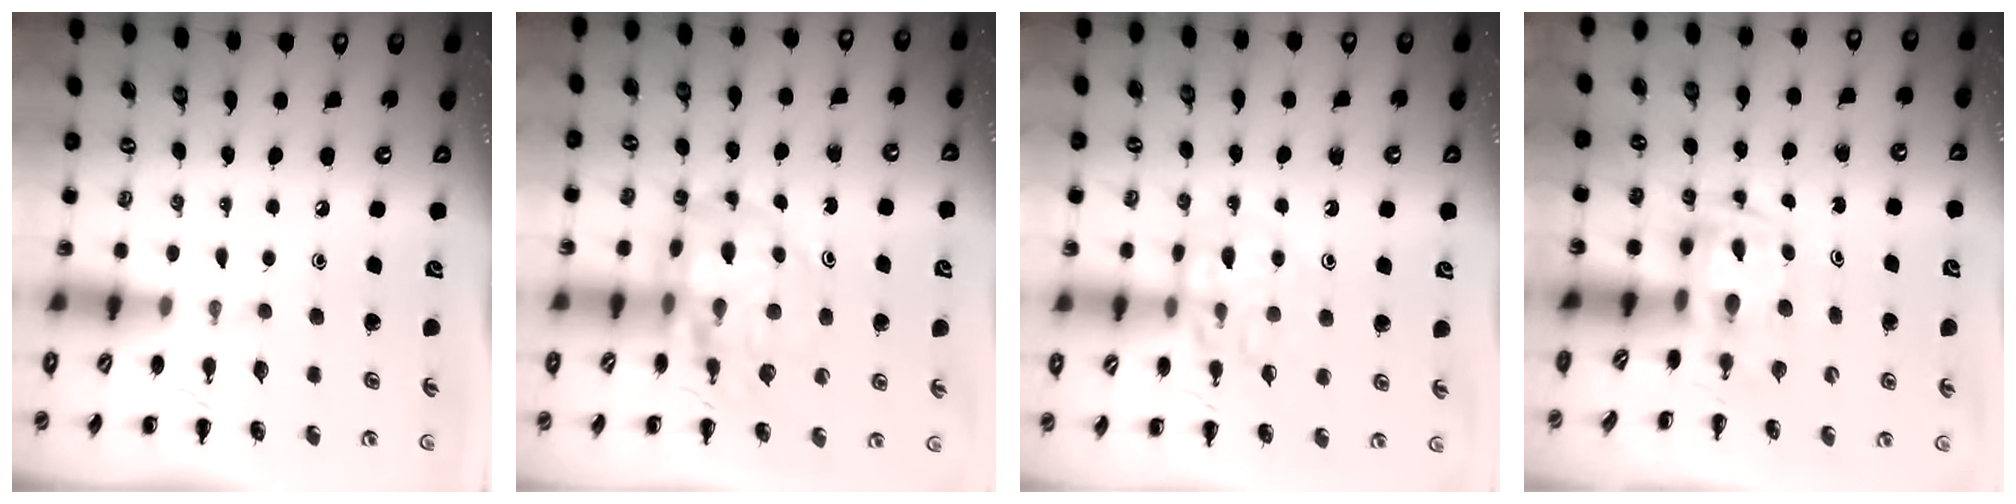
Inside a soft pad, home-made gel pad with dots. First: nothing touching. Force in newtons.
{"total": 11.9, "press": 11.4, "slide": 3.5}
{"total": 11.9, "press": 11.8, "slide": 1.3}
{"total": 2.8, "press": 2.7, "slide": 0.7}